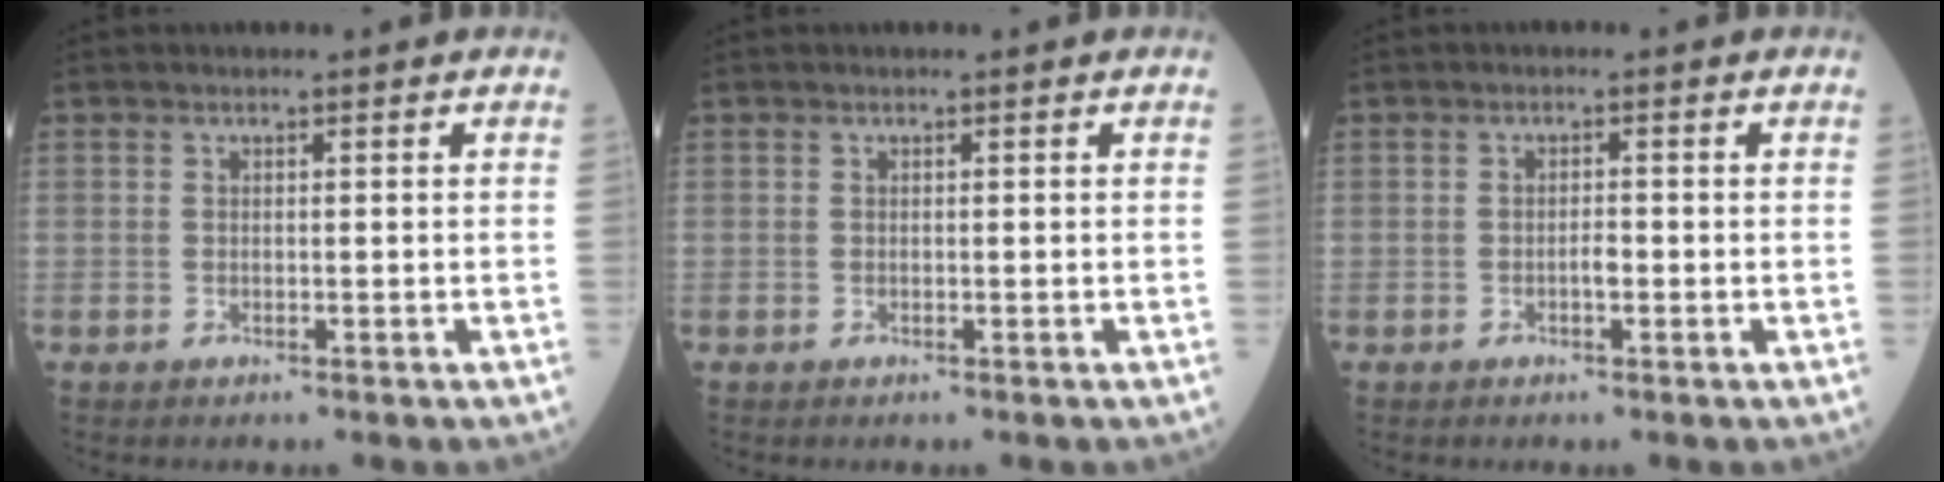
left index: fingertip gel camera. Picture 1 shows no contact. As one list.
[{"total": 0.0}, {"total": 1.3, "force": [-0.8, 0.4, 1.0], "torque": [-0.017, -0.002, -0.015]}]